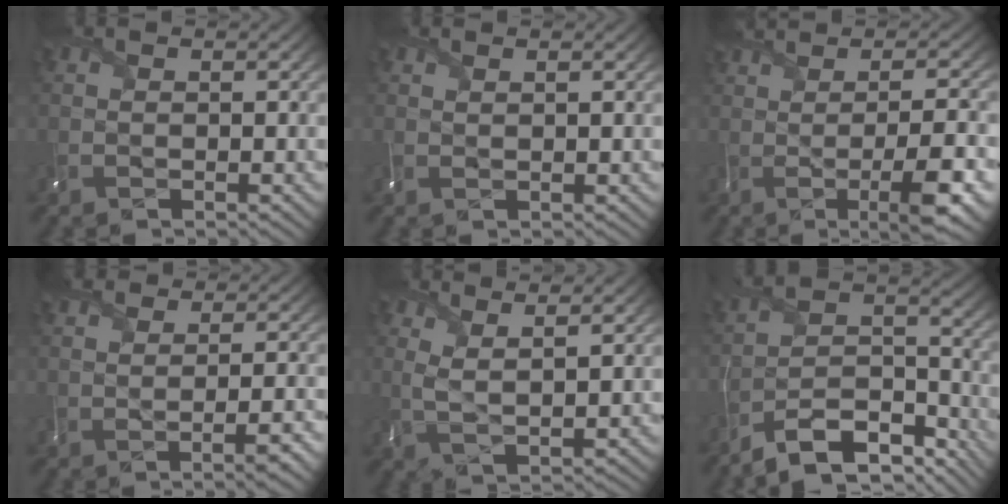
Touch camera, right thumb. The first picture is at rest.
{"total": 0.6, "force": [0.5, -0.1, 0.4], "torque": [-0.002, -0.001, 0.005]}
{"total": 6.9, "force": [-1.1, 0.8, 6.8], "torque": [-0.081, 0.016, -0.019]}
{"total": 3.6, "force": [1.1, 1.2, 3.3], "torque": [-0.034, 0.021, -0.007]}
{"total": 4.0, "force": [2.5, 1.0, 3.0], "torque": [-0.058, -0.008, 0.047]}
{"total": 11.4, "force": [-10.2, 2.4, 4.3], "torque": [-0.062, 0.001, -0.188]}